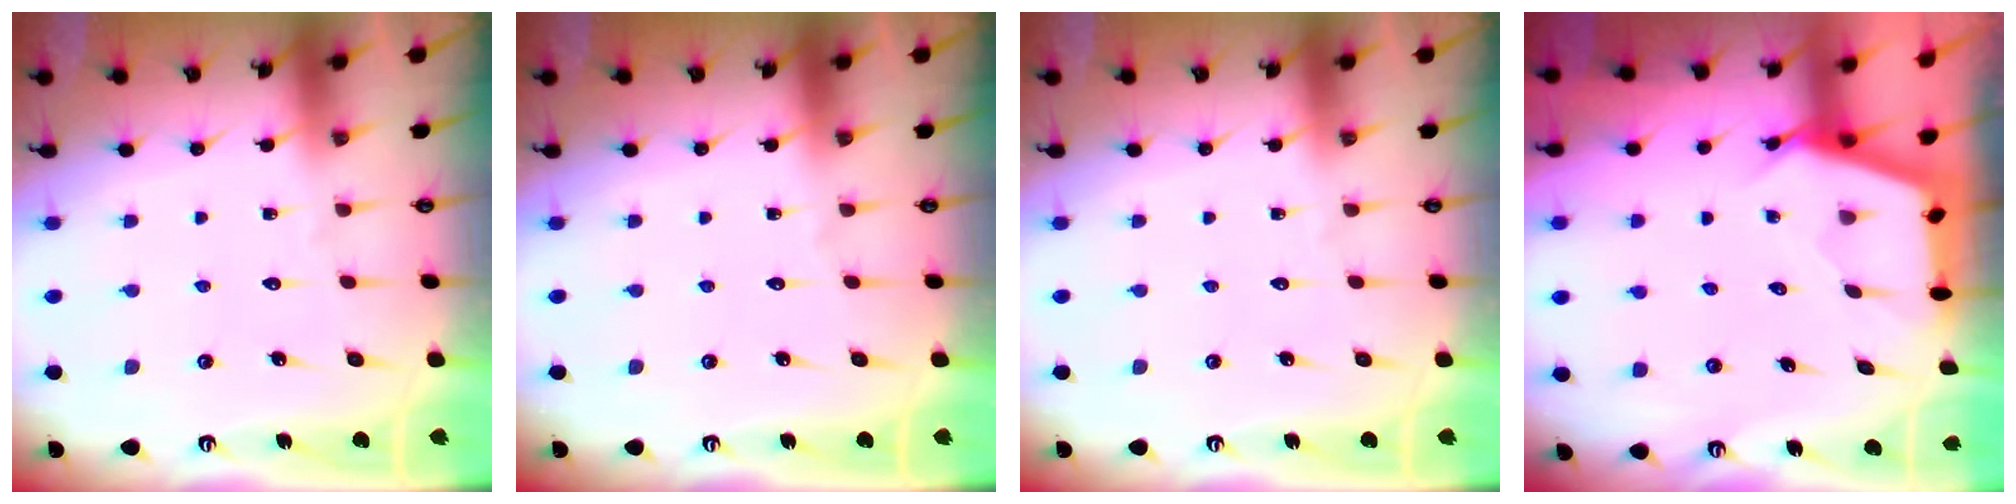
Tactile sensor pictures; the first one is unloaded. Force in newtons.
{"total": 0.0}
{"total": 0.0}
{"total": 2.7, "press": 2.7, "slide": 0.3}